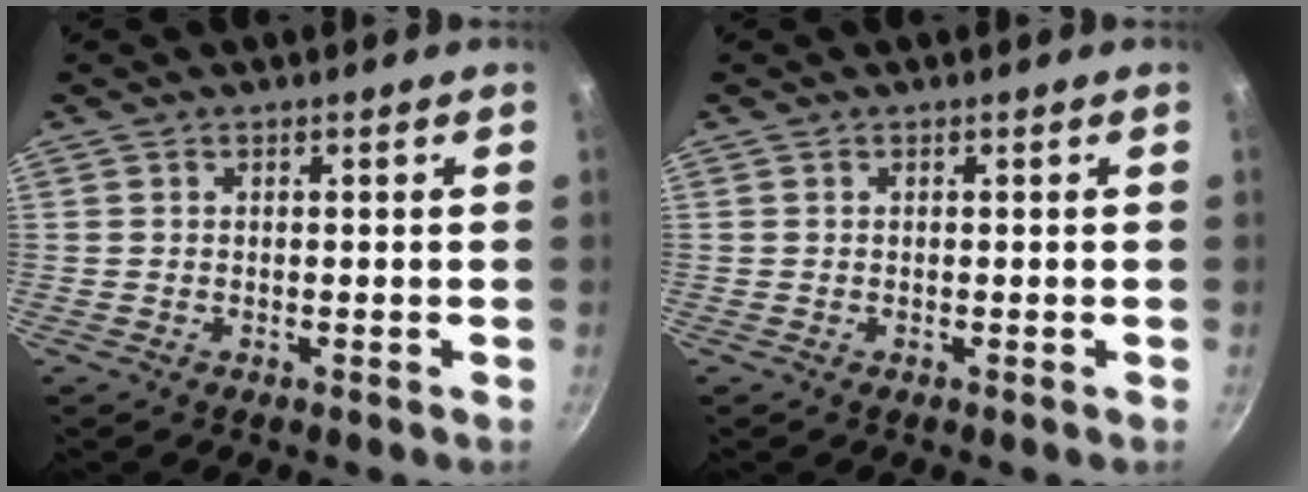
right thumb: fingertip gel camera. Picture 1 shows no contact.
{"total": 0.0}